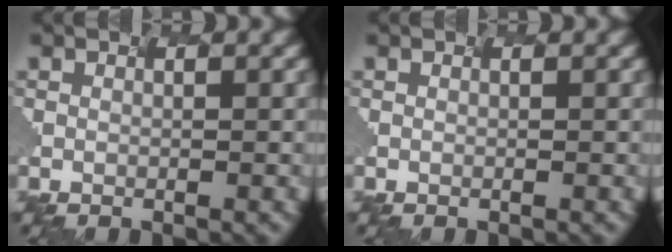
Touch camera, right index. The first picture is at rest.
{"total": 0.0}